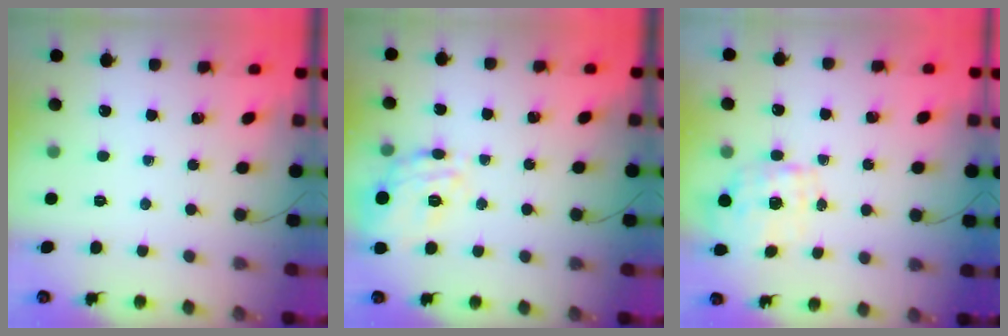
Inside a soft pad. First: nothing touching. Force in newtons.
{"total": 16.7, "press": 16.7, "slide": 0.5}
{"total": 1.8, "press": 1.7, "slide": 0.6}